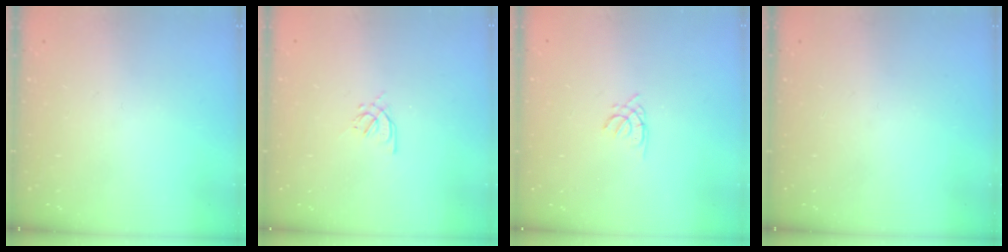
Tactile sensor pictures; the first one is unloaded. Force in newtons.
{"total": 2.9, "press": 2.8, "slide": 0.8}
{"total": 0.5, "press": 0.4, "slide": 0.3}
{"total": 0.0}